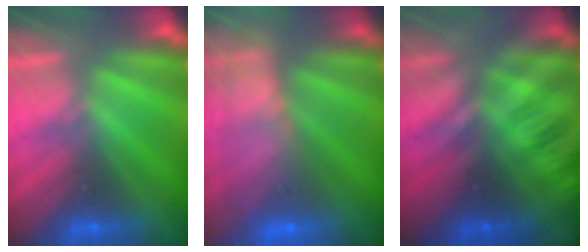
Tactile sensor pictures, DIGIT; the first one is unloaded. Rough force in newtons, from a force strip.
{"total": 6.6}
{"total": 2.9}